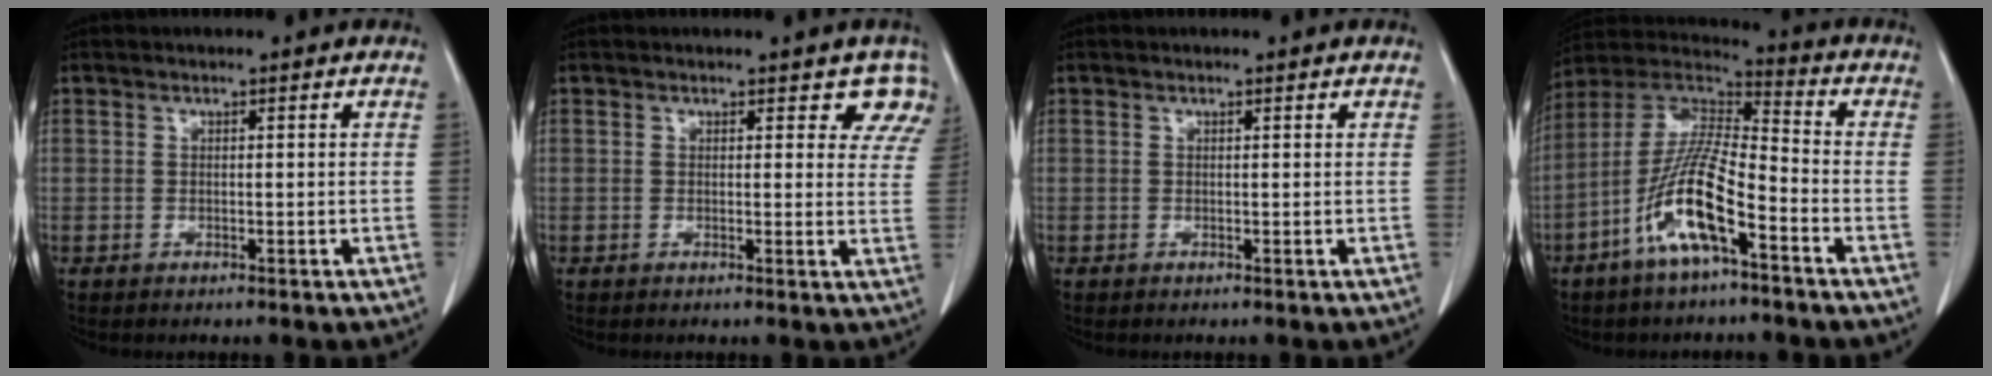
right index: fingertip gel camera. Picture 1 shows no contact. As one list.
[{"total": 5.3, "force": [4.3, 2.8, 1.6], "torque": [0.010, -0.007, 0.024]}, {"total": 0.0}, {"total": 13.6, "force": [-6.1, 2.5, 11.9], "torque": [-0.241, 0.002, -0.118]}]